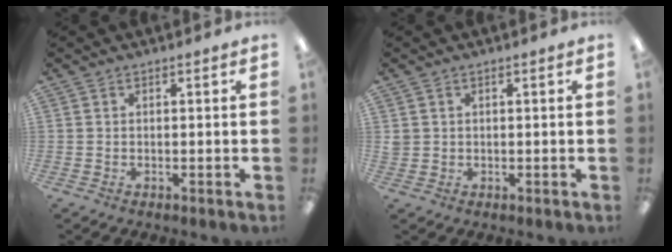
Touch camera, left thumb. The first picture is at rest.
{"total": 1.6, "force": [0.6, 1.4, 0.2], "torque": [-0.007, 0.003, 0.010]}